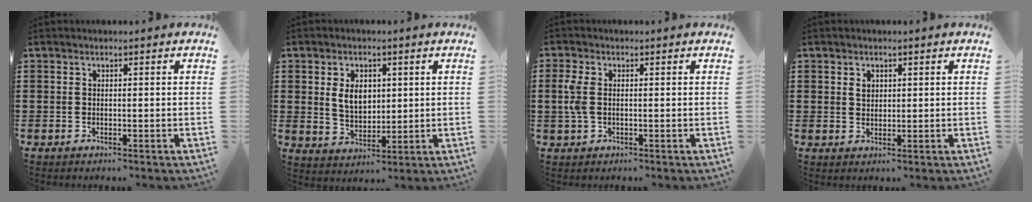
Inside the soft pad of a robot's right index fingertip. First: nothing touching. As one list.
[{"total": 5.5, "force": [1.2, 3.8, 3.8], "torque": [-0.069, 0.007, 0.015]}, {"total": 3.6, "force": [0.0, 2.0, 3.0], "torque": [-0.089, -0.004, -0.009]}, {"total": 1.6, "force": [0.7, 1.2, 0.8], "torque": [-0.018, 0.006, 0.012]}]